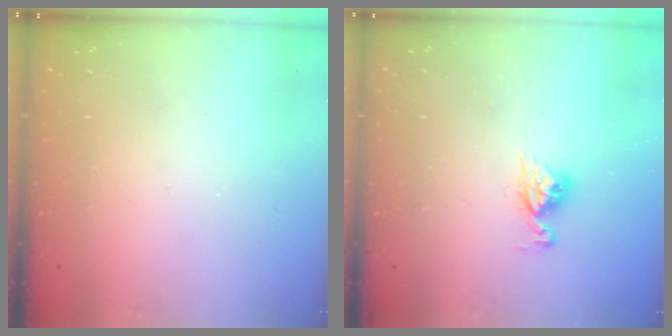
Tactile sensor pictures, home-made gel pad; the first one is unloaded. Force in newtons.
{"total": 6.9, "press": 6.8, "slide": 0.6}